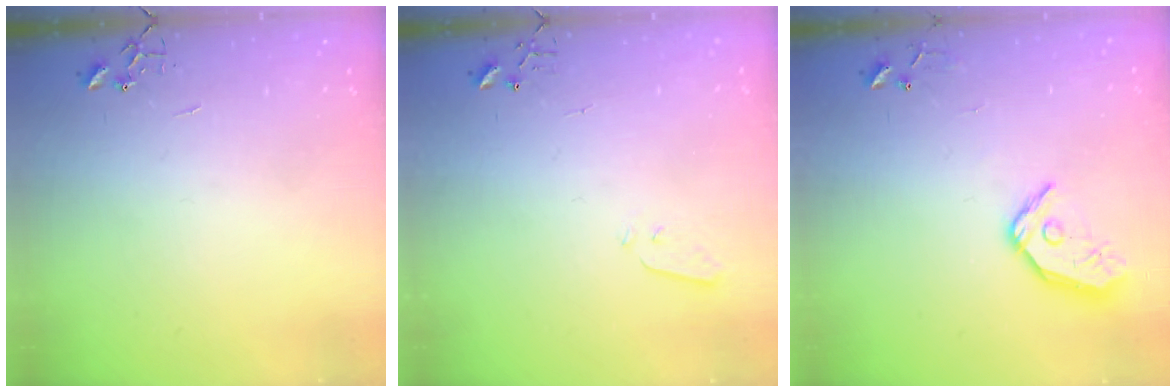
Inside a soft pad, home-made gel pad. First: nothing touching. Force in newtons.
{"total": 3.0, "press": 2.9, "slide": 0.7}
{"total": 12.4, "press": 12.2, "slide": 2.1}